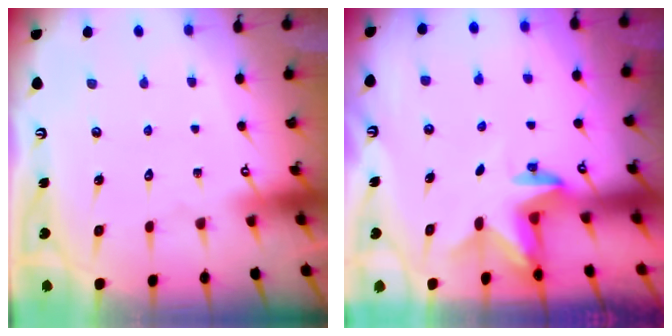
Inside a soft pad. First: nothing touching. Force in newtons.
{"total": 2.3, "press": 2.3, "slide": 0.4}